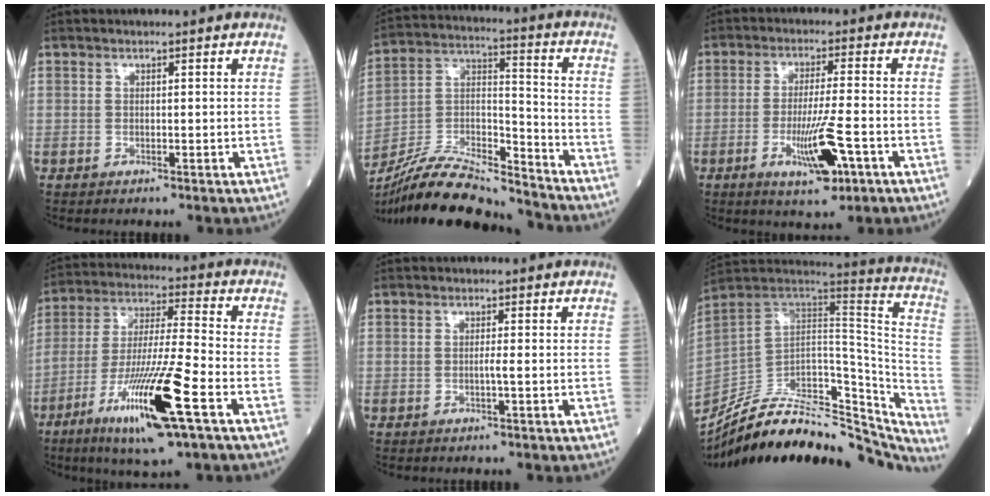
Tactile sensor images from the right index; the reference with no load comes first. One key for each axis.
{"total": 18.6, "fx": -17.3, "fy": 1.9, "fz": 6.5, "tx": -0.134, "ty": 0.009, "tz": -0.310}
{"total": 8.5, "fx": -3.4, "fy": 0.8, "fz": 7.7, "tx": -0.137, "ty": -0.015, "tz": -0.054}
{"total": 17.4, "fx": -8.1, "fy": 0.9, "fz": 15.4, "tx": -0.307, "ty": -0.030, "tz": -0.145}
{"total": 0.8, "fx": -0.3, "fy": -0.3, "fz": 0.7, "tx": -0.007, "ty": 0.001, "tz": -0.007}
{"total": 36.3, "fx": -31.3, "fy": 10.5, "fz": 15.1, "tx": -0.208, "ty": -0.018, "tz": -0.427}